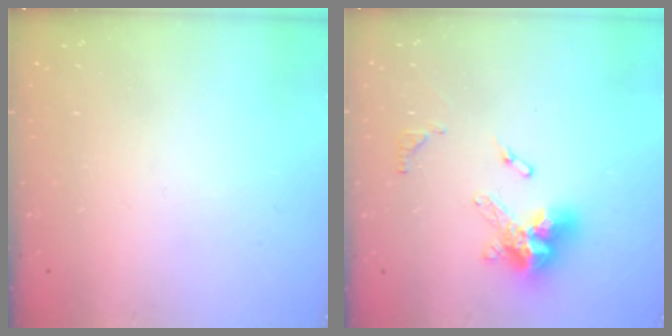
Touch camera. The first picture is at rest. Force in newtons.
{"total": 12.8, "press": 12.7, "slide": 1.4}